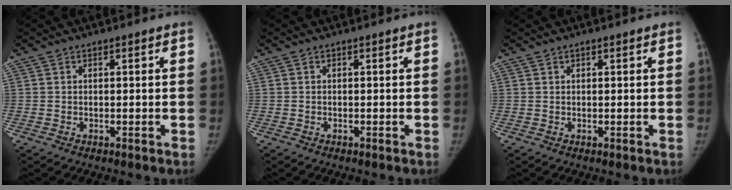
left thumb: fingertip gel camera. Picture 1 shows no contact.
{"total": 0.0}
{"total": 0.6, "force": [0.5, 0.3, 0.3], "torque": [-0.004, -0.003, 0.007]}